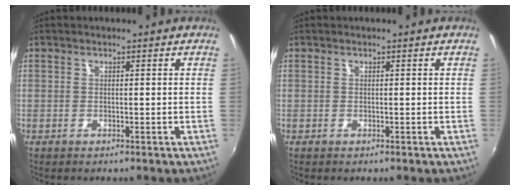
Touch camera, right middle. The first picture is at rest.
{"total": 0.0}